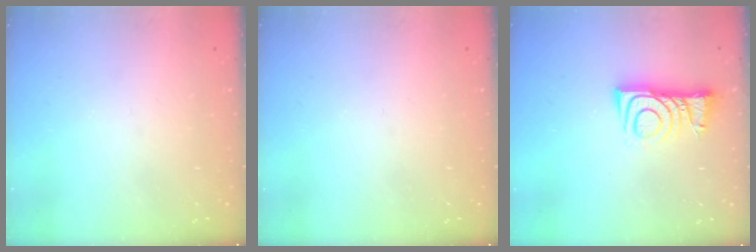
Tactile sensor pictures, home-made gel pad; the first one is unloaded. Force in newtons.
{"total": 0.0}
{"total": 7.2, "press": 7.2, "slide": 0.8}